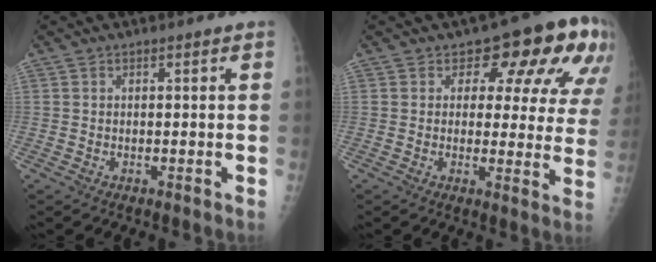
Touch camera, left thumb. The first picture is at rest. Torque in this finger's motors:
{"motor_torque": [0.48, 0.62, 0.04, -0.13, 0.14]}